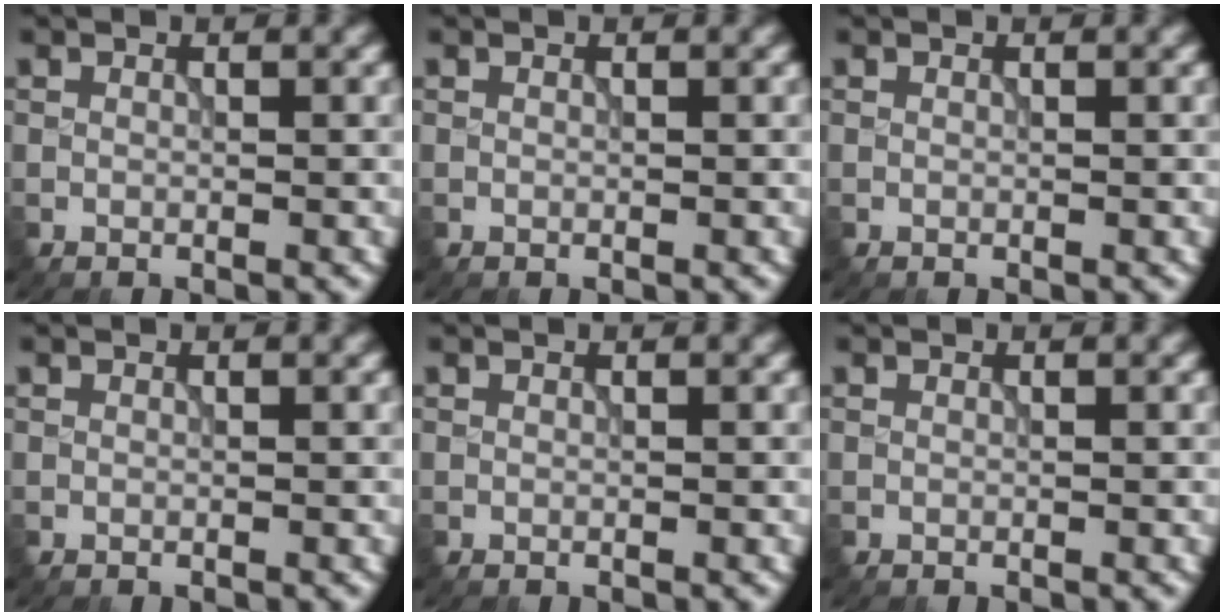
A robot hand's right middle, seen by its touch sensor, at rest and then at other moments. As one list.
[{"total": 0.0}, {"total": 0.0}, {"total": 0.0}, {"total": 0.0}, {"total": 0.0}]